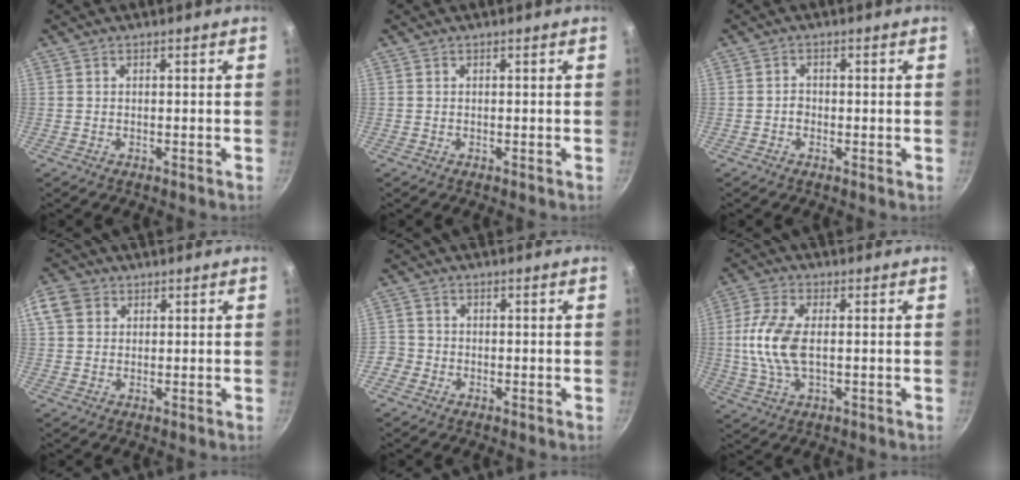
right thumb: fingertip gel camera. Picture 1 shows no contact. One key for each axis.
{"total": 0.0}
{"total": 1.4, "fx": -0.4, "fy": 1.1, "fz": 0.7, "tx": -0.010, "ty": 0.006, "tz": -0.011}
{"total": 5.6, "fx": 2.0, "fy": 4.5, "fz": 2.6, "tx": -0.040, "ty": 0.001, "tz": 0.027}
{"total": 2.7, "fx": -1.3, "fy": 2.3, "fz": 0.4, "tx": 0.000, "ty": 0.014, "tz": -0.027}
{"total": 10.0, "fx": 0.1, "fy": 4.9, "fz": 8.6, "tx": -0.184, "ty": 0.006, "tz": -0.004}